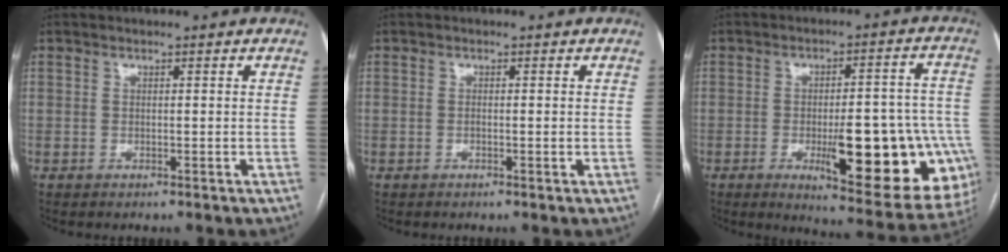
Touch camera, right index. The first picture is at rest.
{"total": 0.8, "force": [-0.2, 0.2, 0.8], "torque": [-0.011, 0.001, -0.003]}
{"total": 21.7, "force": [-6.6, 5.7, 19.9], "torque": [-0.166, 0.015, -0.068]}